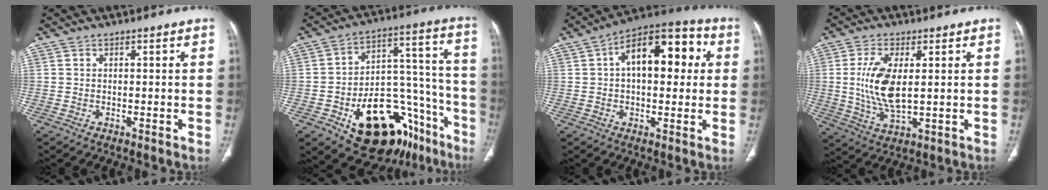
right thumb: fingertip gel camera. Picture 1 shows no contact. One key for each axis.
{"total": 25.8, "fx": -13.1, "fy": 14.6, "fz": 16.9, "tx": -0.180, "ty": 0.105, "tz": -0.183}
{"total": 16.5, "fx": 3.4, "fy": 8.7, "fz": 13.6, "tx": -0.169, "ty": 0.035, "tz": 0.043}
{"total": 10.6, "fx": 1.1, "fy": 4.7, "fz": 9.4, "tx": -0.197, "ty": -0.015, "tz": 0.028}